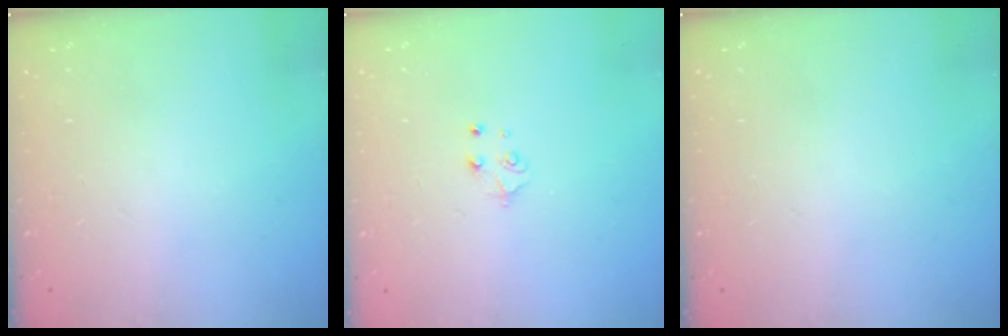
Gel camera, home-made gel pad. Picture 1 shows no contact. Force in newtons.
{"total": 4.5, "press": 4.5, "slide": 0.6}
{"total": 0.0}